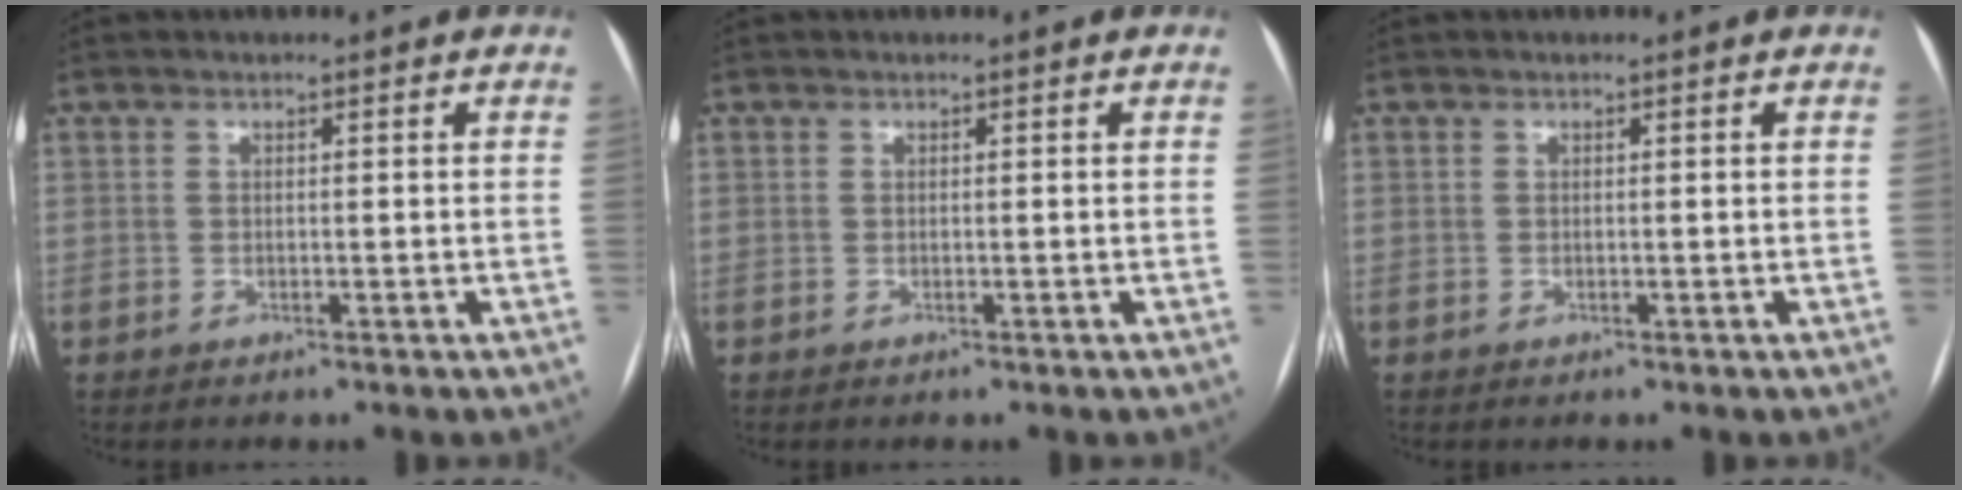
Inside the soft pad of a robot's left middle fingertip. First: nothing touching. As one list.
[{"total": 0.0}, {"total": 0.0}]